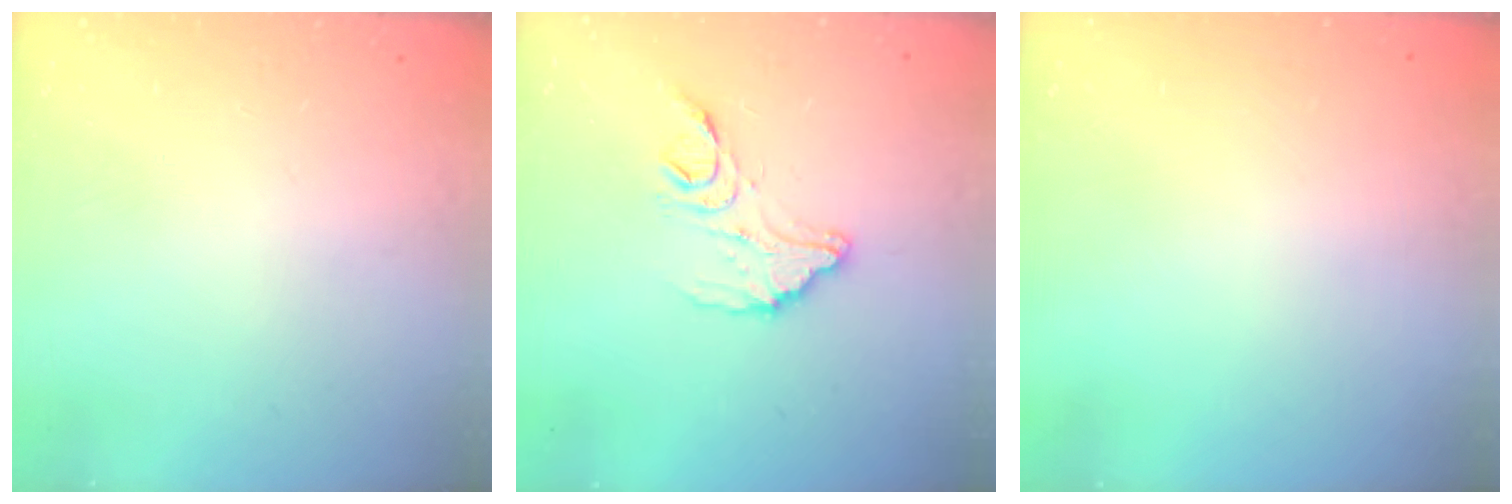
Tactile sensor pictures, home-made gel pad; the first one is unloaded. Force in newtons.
{"total": 12.6, "press": 12.5, "slide": 1.0}
{"total": 3.0, "press": 3.0, "slide": 0.1}